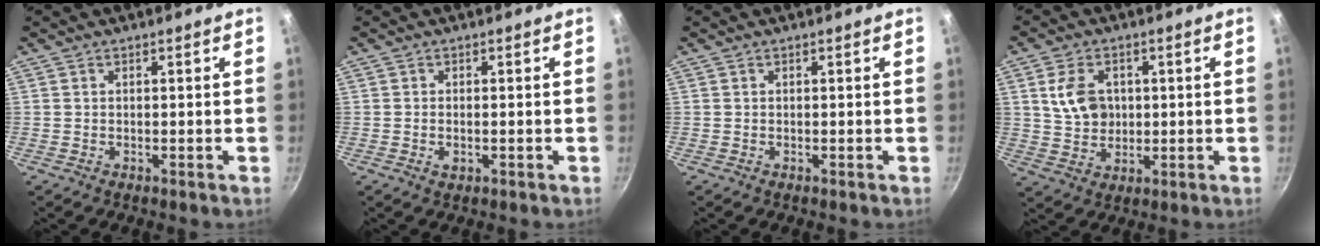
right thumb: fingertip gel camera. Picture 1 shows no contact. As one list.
[{"total": 1.7, "force": [-0.4, 1.0, 1.3], "torque": [-0.025, 0.000, -0.007]}, {"total": 0.0}, {"total": 8.3, "force": [1.7, 6.3, 5.1], "torque": [-0.076, -0.004, 0.033]}]